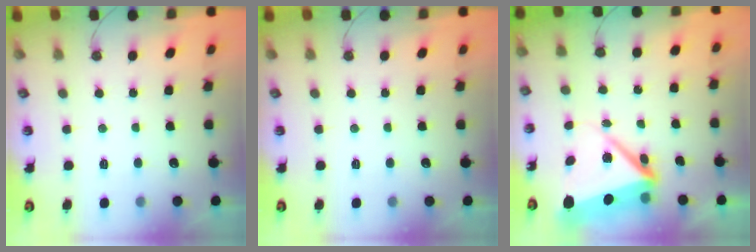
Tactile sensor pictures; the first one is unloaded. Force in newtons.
{"total": 0.0}
{"total": 9.5, "press": 9.4, "slide": 1.8}